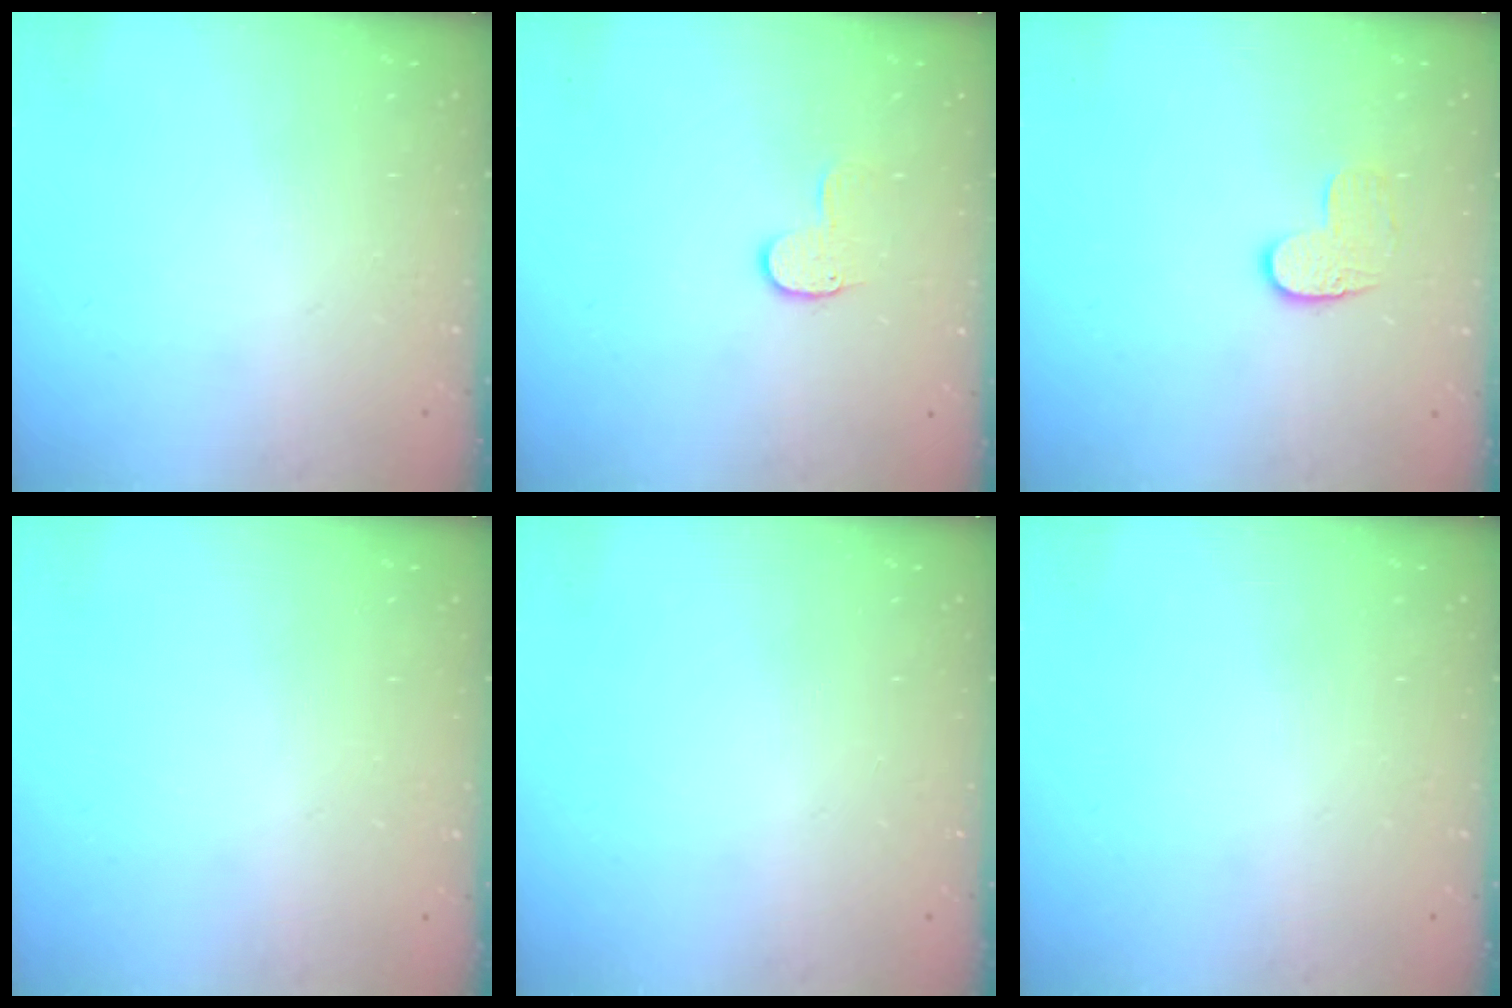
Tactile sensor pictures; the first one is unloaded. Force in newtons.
{"total": 5.5, "press": 5.5, "slide": 0.6}
{"total": 6.5, "press": 6.4, "slide": 0.5}
{"total": 0.6, "press": 0.6, "slide": 0.2}
{"total": 0.0}
{"total": 0.0}